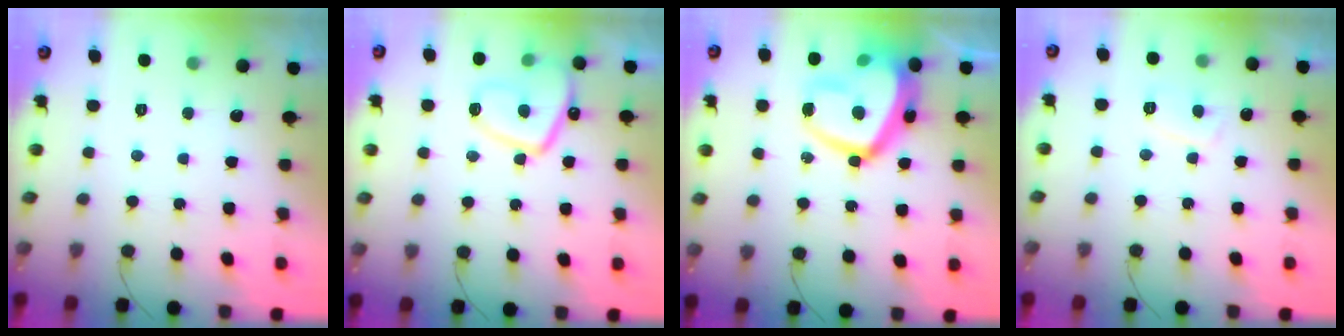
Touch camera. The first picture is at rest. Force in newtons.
{"total": 11.6, "press": 11.5, "slide": 1.4}
{"total": 19.2, "press": 19.1, "slide": 1.5}
{"total": 3.6, "press": 3.6, "slide": 0.6}